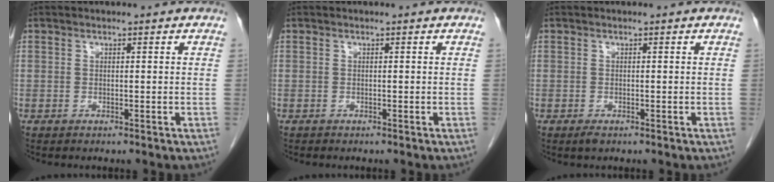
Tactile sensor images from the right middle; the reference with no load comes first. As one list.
[{"total": 0.0}, {"total": 0.8, "force": [-0.6, 0.2, 0.5], "torque": [-0.011, -0.002, -0.006]}]